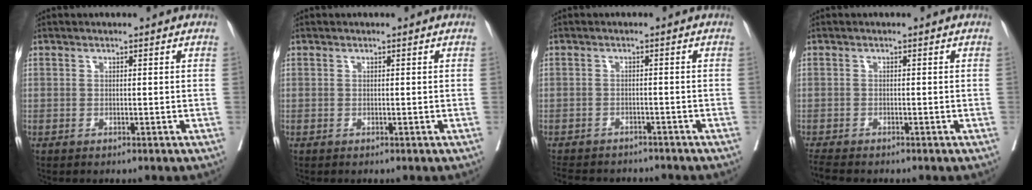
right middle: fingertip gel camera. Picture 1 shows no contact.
{"total": 0.0}
{"total": 10.2, "force": [-9.1, 3.6, 2.9], "torque": [-0.060, -0.003, -0.118]}
{"total": 3.0, "force": [-2.7, 0.5, 1.2], "torque": [-0.022, -0.009, -0.046]}